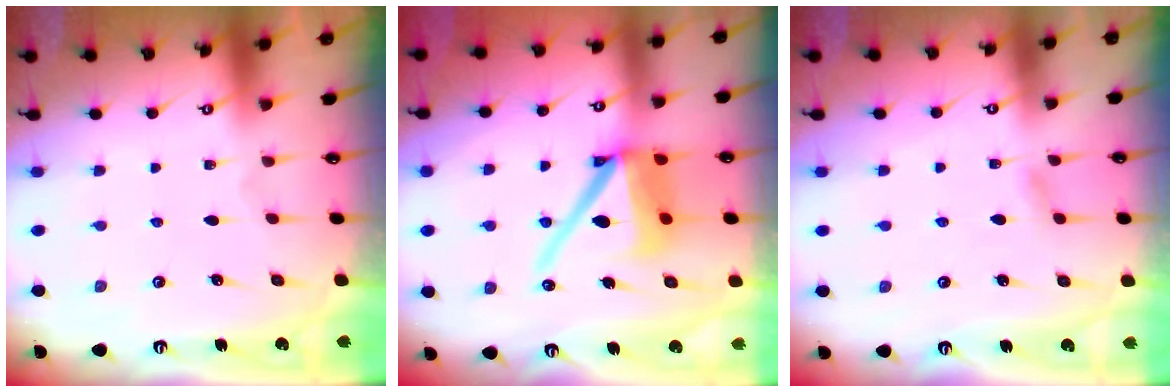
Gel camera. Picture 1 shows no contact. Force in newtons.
{"total": 14.2, "press": 14.1, "slide": 1.7}
{"total": 4.2, "press": 4.2, "slide": 0.4}